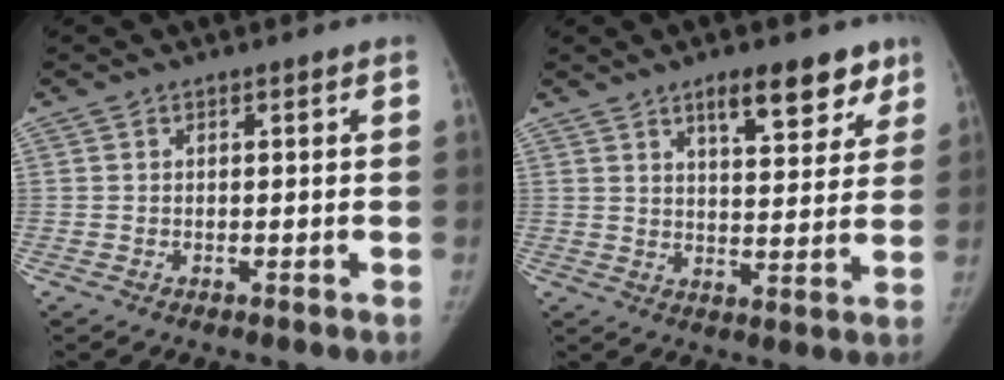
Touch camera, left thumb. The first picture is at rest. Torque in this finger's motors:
{"motor_torque": [0.02, 0.14, 0.48, -0.40, 0.03]}